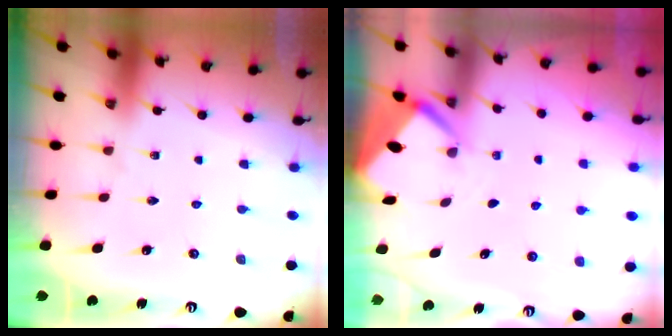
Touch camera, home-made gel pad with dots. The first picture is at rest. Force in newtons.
{"total": 2.7, "press": 2.7, "slide": 0.3}